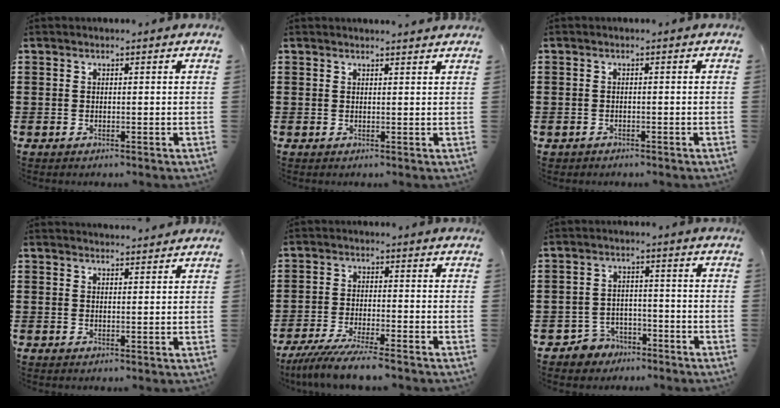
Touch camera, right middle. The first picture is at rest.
{"total": 1.1, "force": [1.1, -0.1, 0.2], "torque": [0.003, -0.005, 0.018]}
{"total": 1.0, "force": [-0.9, 0.4, 0.0], "torque": [-0.003, 0.000, -0.020]}
{"total": 1.9, "force": [1.9, 0.1, 0.1], "torque": [0.002, -0.001, 0.035]}
{"total": 5.8, "force": [-5.3, -0.3, 2.3], "torque": [-0.057, -0.021, -0.104]}
{"total": 4.0, "force": [-3.5, 1.9, 0.2], "torque": [-0.020, 0.005, -0.075]}